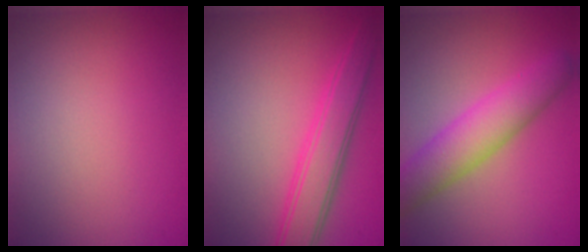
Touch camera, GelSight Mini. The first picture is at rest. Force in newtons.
{"total": 4.5, "press": 4.5, "slide": 0.1}
{"total": 5.6, "press": 5.6, "slide": 0.2}